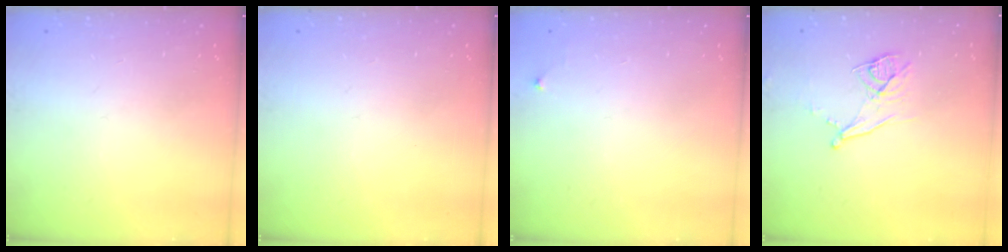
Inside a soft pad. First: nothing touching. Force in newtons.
{"total": 0.0}
{"total": 3.2, "press": 3.2, "slide": 0.5}
{"total": 9.7, "press": 9.2, "slide": 3.0}